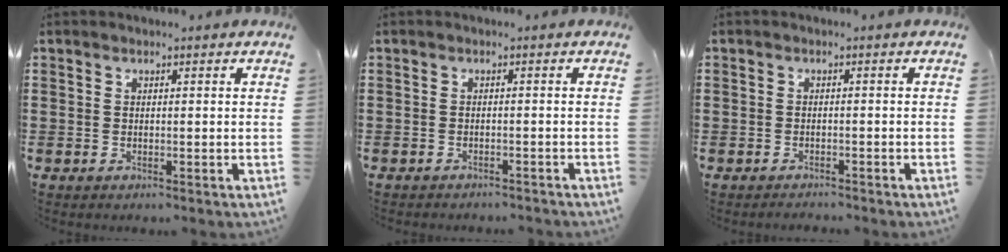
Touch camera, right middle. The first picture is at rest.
{"total": 1.0, "force": [-1.0, -0.1, 0.0], "torque": [-0.005, -0.002, -0.020]}
{"total": 1.3, "force": [-1.3, 0.2, -0.3], "torque": [0.001, 0.001, -0.030]}